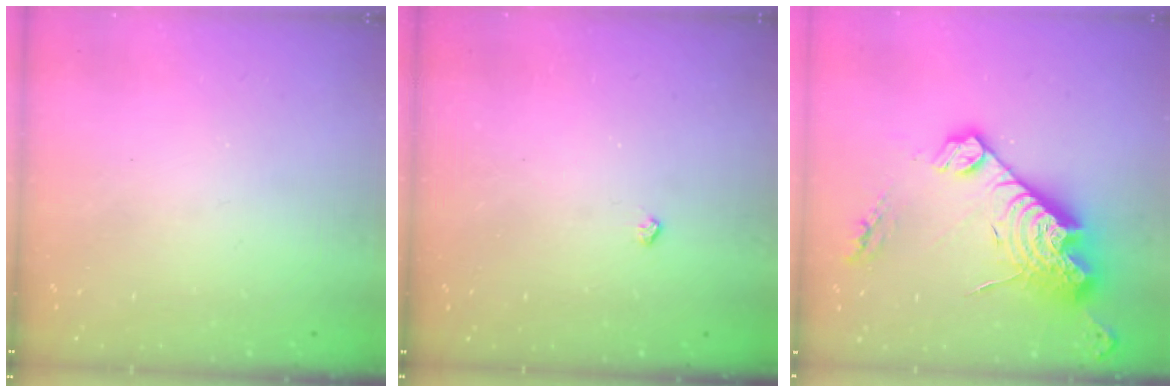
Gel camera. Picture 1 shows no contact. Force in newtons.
{"total": 3.6, "press": 3.5, "slide": 0.4}
{"total": 19.8, "press": 19.7, "slide": 1.8}